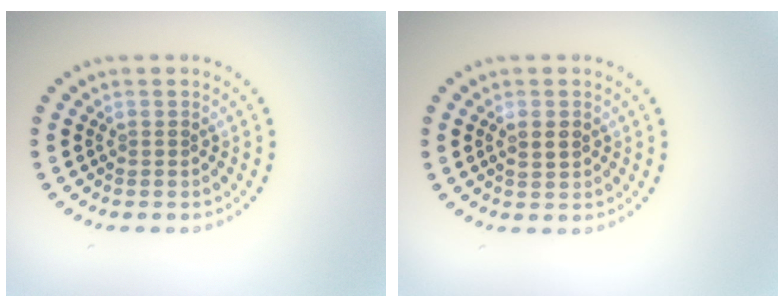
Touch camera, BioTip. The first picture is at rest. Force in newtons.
{"total": 1.1, "press": 1.1, "slide": 0.1}